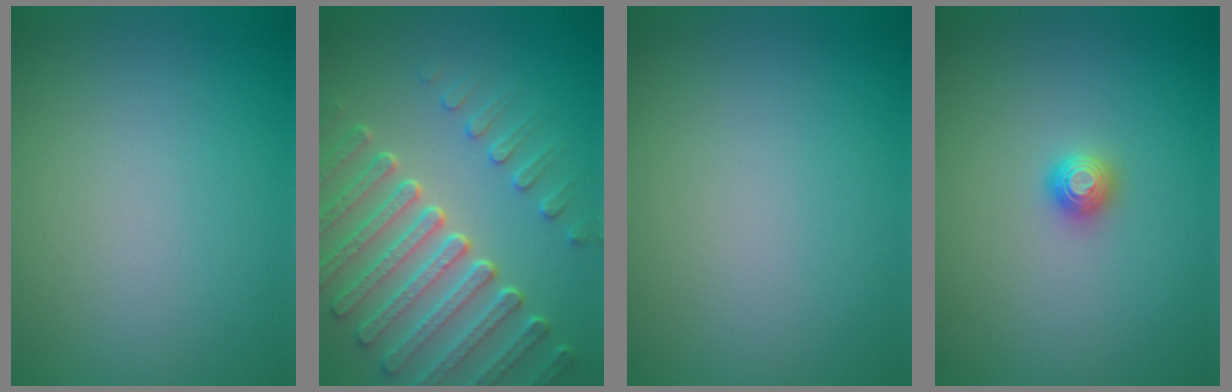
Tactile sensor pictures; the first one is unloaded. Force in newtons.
{"total": 7.6, "press": 5.6, "slide": 5.1}
{"total": 0.0}
{"total": 1.2, "press": 1.2, "slide": 0.1}